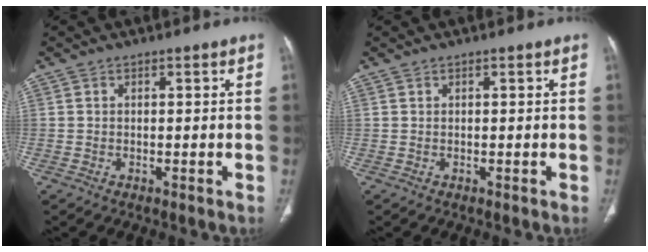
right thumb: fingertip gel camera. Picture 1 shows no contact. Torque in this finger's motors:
{"motor_torque": [0.02, -0.01, -0.20, 0.11, 0.00]}